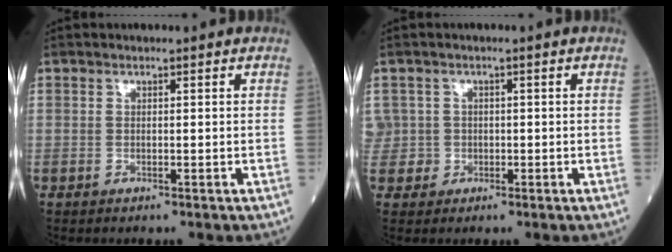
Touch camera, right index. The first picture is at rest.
{"total": 3.5, "force": [-0.2, 3.5, -0.3], "torque": [0.012, 0.015, -0.001]}